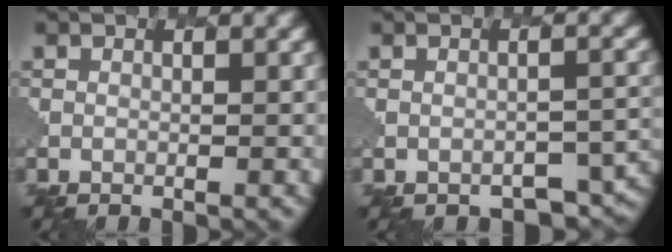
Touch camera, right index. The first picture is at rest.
{"total": 3.1, "force": [-2.6, 1.3, 1.0], "torque": [-0.014, -0.003, -0.029]}